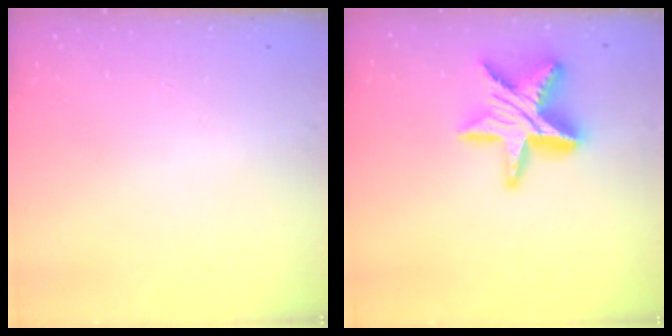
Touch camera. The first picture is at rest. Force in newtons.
{"total": 17.8, "press": 17.8, "slide": 1.2}